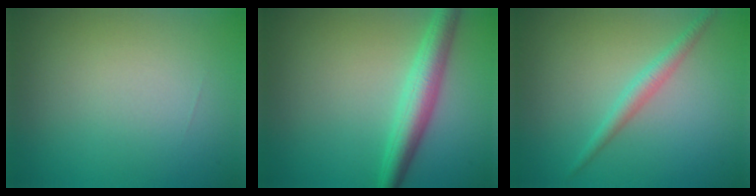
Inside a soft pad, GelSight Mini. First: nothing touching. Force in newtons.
{"total": 4.1, "press": 4.1, "slide": 0.0}
{"total": 1.8, "press": 1.8, "slide": 0.1}